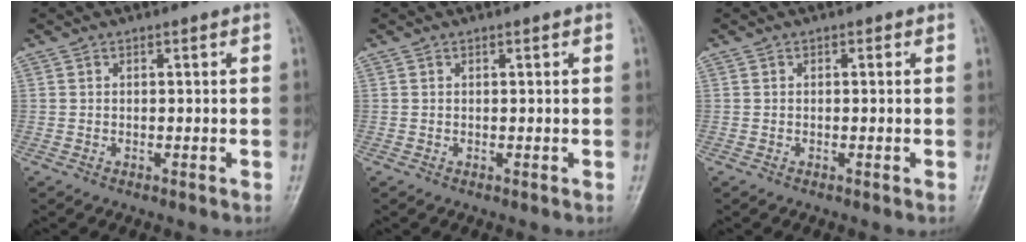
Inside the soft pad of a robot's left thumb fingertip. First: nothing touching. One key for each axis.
{"total": 0.6, "fx": 0.3, "fy": 0.3, "fz": 0.4, "tx": -0.005, "ty": -0.001, "tz": 0.004}
{"total": 0.5, "fx": 0.1, "fy": 0.4, "fz": 0.3, "tx": 0.003, "ty": 0.001, "tz": -0.002}